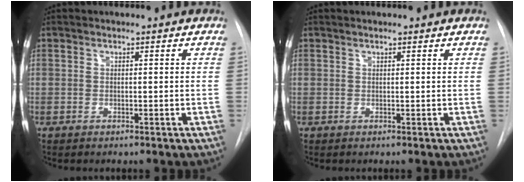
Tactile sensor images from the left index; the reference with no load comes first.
{"total": 0.8, "force": [0.7, 0.1, 0.4], "torque": [-0.009, 0.009, 0.011]}